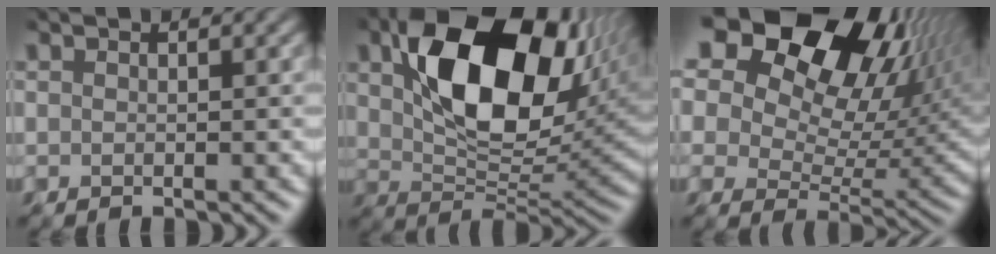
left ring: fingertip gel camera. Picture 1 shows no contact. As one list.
[{"total": 12.8, "force": [4.9, 7.3, 9.3], "torque": [-0.153, 0.006, 0.093]}, {"total": 23.0, "force": [13.3, 12.2, 14.2], "torque": [-0.269, 0.098, 0.217]}]